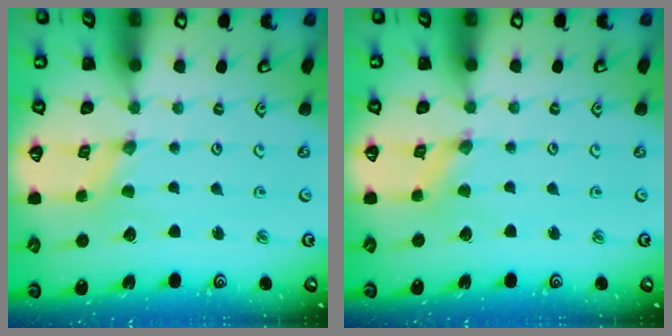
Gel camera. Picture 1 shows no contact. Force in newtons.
{"total": 0.6, "press": 0.6, "slide": 0.2}